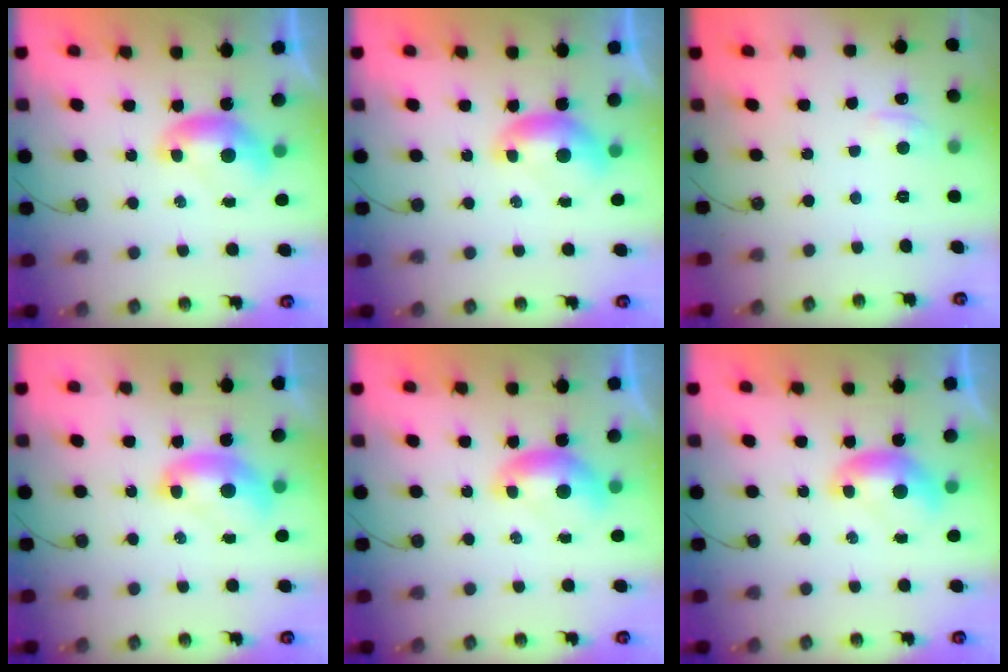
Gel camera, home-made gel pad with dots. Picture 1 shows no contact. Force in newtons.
{"total": 0.0}
{"total": 0.8, "press": 0.1, "slide": 0.8}
{"total": 1.9, "press": 1.9, "slide": 0.1}
{"total": 0.0}
{"total": 0.0}